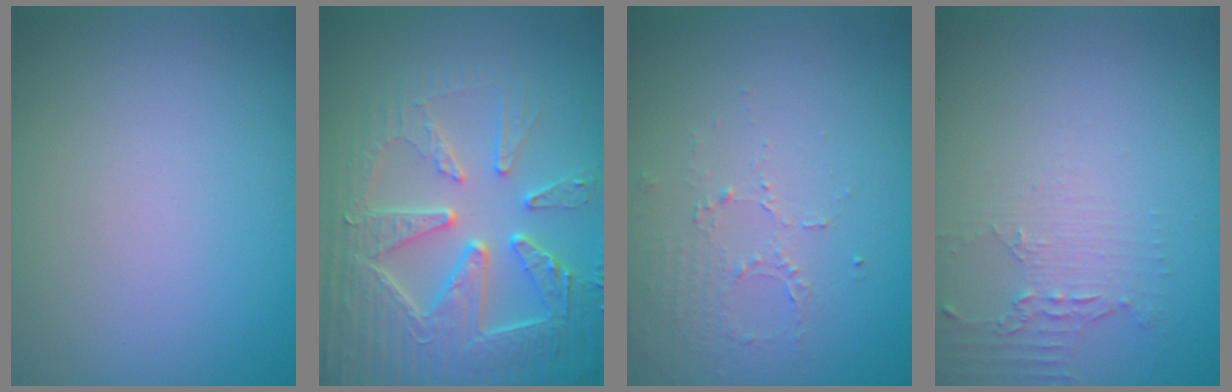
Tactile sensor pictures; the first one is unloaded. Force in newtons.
{"total": 7.7, "press": 6.1, "slide": 4.7}
{"total": 1.4, "press": 0.8, "slide": 1.2}
{"total": 2.2, "press": 1.6, "slide": 1.5}